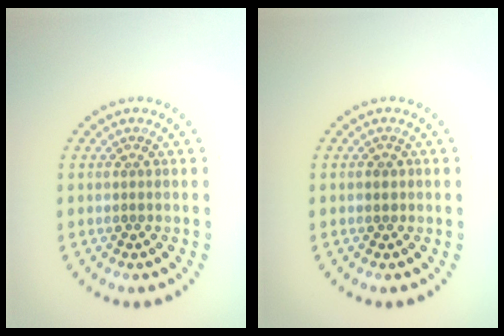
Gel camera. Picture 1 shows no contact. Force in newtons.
{"total": 1.0, "press": 0.9, "slide": 0.4}